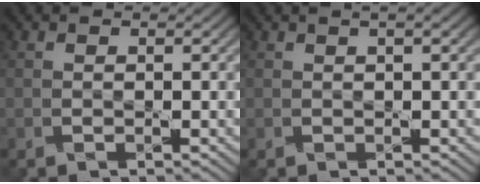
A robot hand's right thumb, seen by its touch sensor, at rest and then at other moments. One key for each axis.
{"total": 1.5, "fx": 0.9, "fy": 0.0, "fz": 1.2, "tx": -0.024, "ty": 0.004, "tz": 0.013}